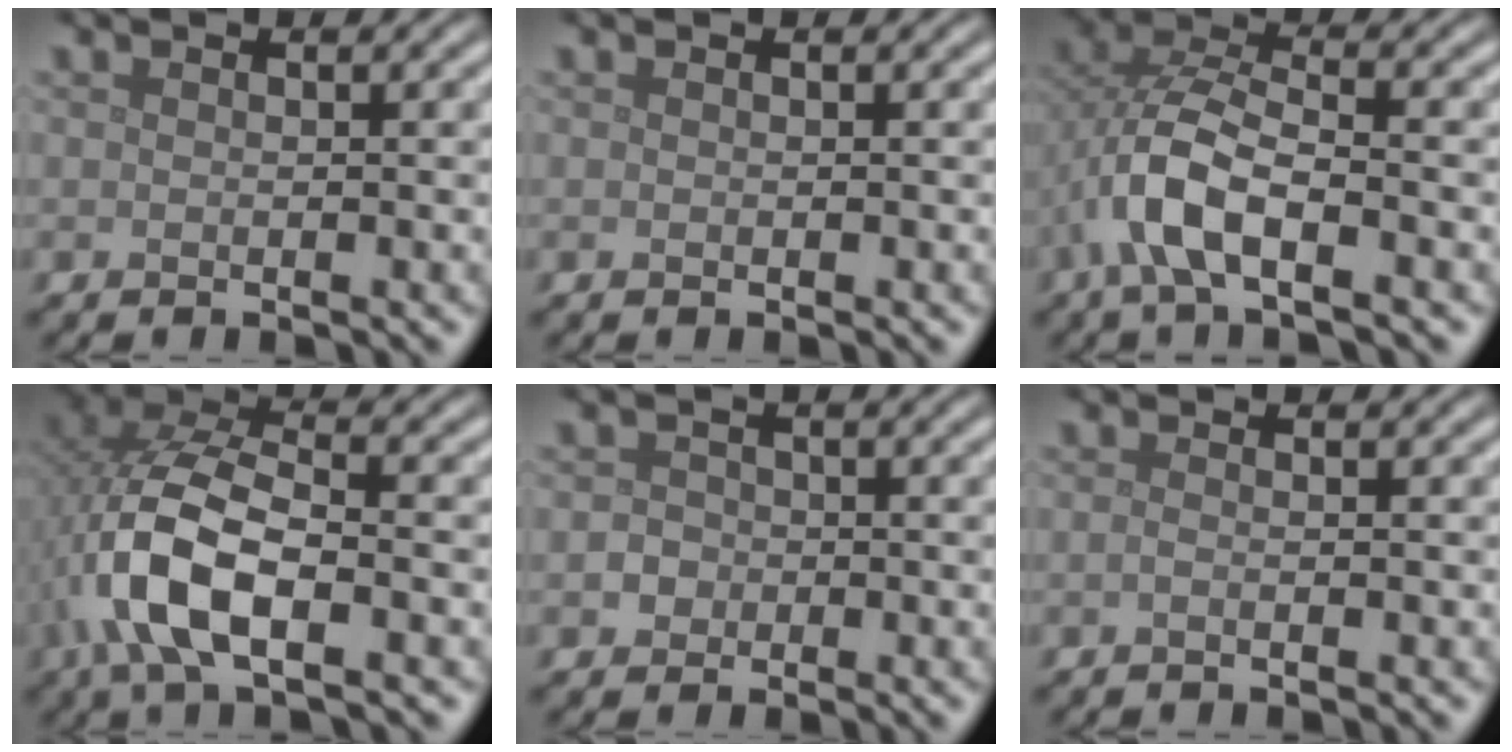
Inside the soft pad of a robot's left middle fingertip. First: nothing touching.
{"total": 0.0}
{"total": 6.3, "force": [-2.2, 2.7, 5.2], "torque": [-0.111, 0.004, -0.048]}
{"total": 8.7, "force": [-2.4, 4.1, 7.3], "torque": [-0.169, 0.007, -0.051]}
{"total": 1.6, "force": [-0.4, 1.5, 0.4], "torque": [0.010, 0.001, -0.011]}
{"total": 0.5, "force": [-0.3, 0.2, 0.4], "torque": [-0.010, -0.002, -0.007]}